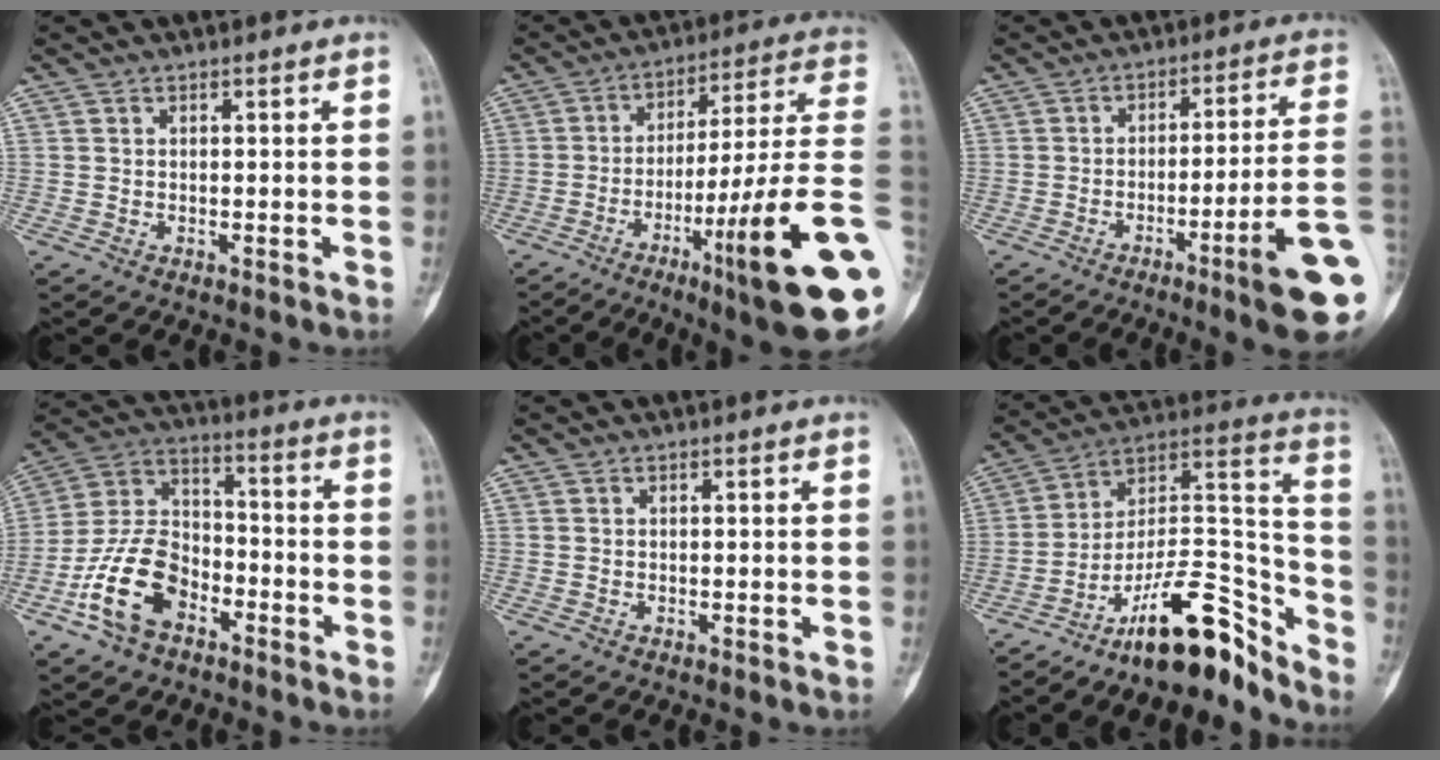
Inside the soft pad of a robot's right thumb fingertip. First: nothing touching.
{"total": 23.7, "force": [-7.4, 1.6, 22.4], "torque": [-0.291, 0.022, -0.112]}
{"total": 14.5, "force": [-5.9, 0.4, 13.2], "torque": [-0.153, 0.026, -0.085]}
{"total": 14.9, "force": [-6.8, 9.5, 9.2], "torque": [-0.167, 0.054, -0.131]}
{"total": 0.0}
{"total": 19.6, "force": [-14.2, 6.3, 12.0], "torque": [-0.145, 0.136, -0.237]}